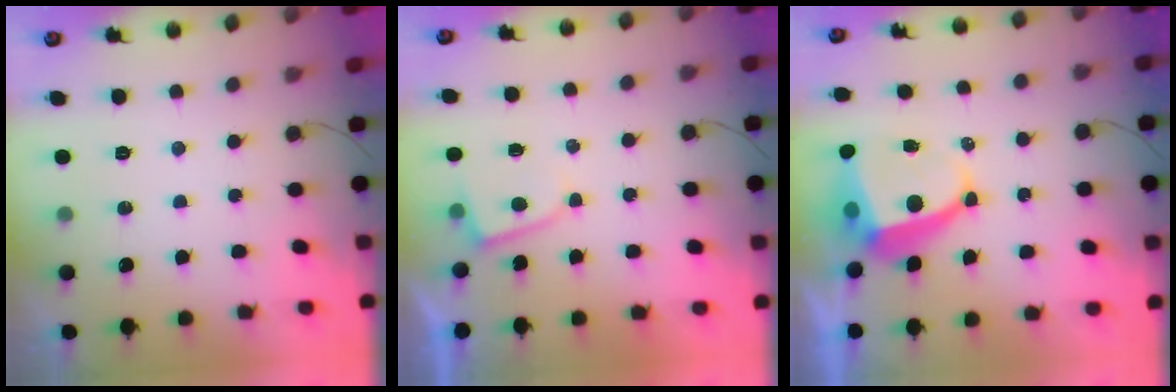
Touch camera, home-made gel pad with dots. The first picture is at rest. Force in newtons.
{"total": 2.2, "press": 2.2, "slide": 0.3}
{"total": 7.2, "press": 7.2, "slide": 0.9}